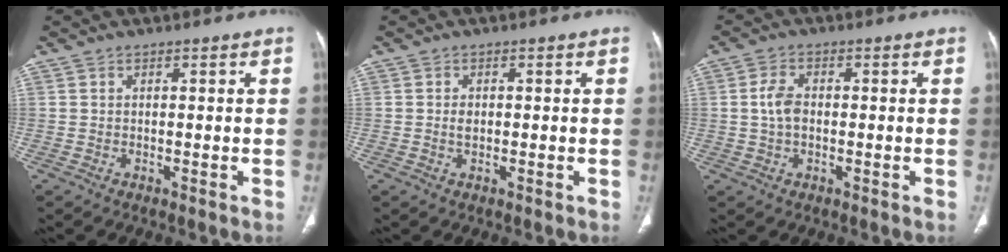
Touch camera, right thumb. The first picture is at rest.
{"total": 1.6, "force": [0.0, 1.1, 1.1], "torque": [-0.014, 0.002, 0.001]}
{"total": 4.3, "force": [0.0, 2.8, 3.3], "torque": [-0.064, 0.008, -0.005]}